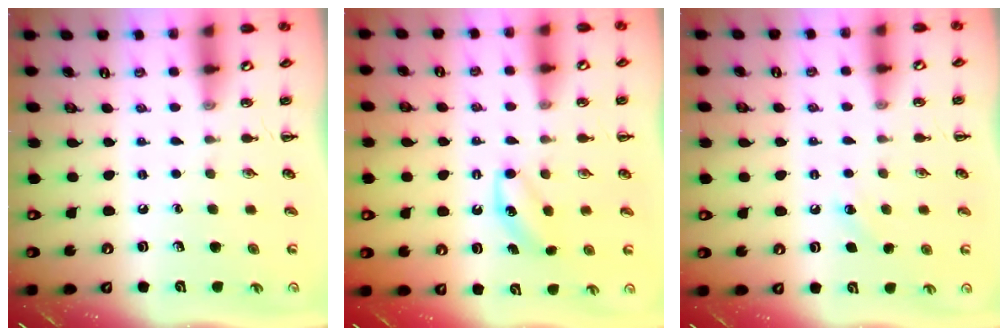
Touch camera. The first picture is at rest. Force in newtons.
{"total": 3.9, "press": 3.8, "slide": 1.0}
{"total": 4.0, "press": 3.8, "slide": 1.1}